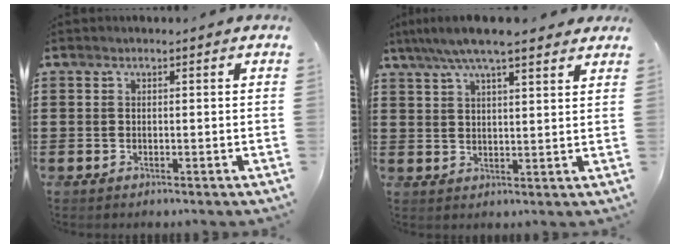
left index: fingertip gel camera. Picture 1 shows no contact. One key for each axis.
{"total": 6.9, "fx": 5.5, "fy": 0.8, "fz": 4.2, "tx": -0.093, "ty": -0.008, "tz": 0.098}